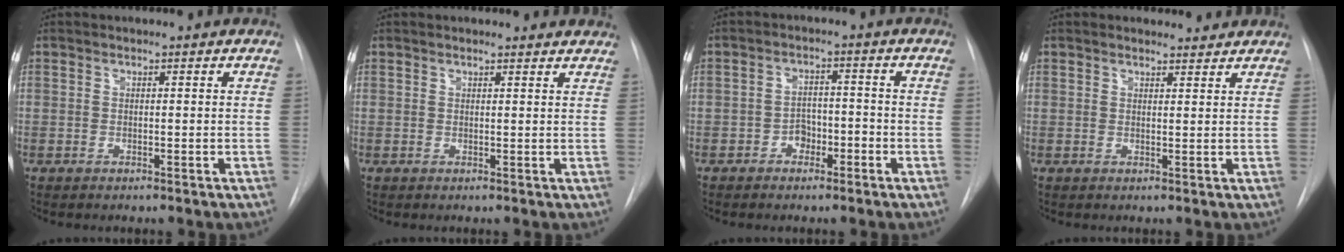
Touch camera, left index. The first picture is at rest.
{"total": 3.4, "force": [3.3, 0.6, 0.5], "torque": [-0.006, -0.006, 0.018]}
{"total": 3.8, "force": [-2.9, 2.1, 1.4], "torque": [-0.016, 0.004, -0.045]}
{"total": 1.9, "force": [1.8, 0.8, -0.1], "torque": [-0.002, -0.004, 0.014]}